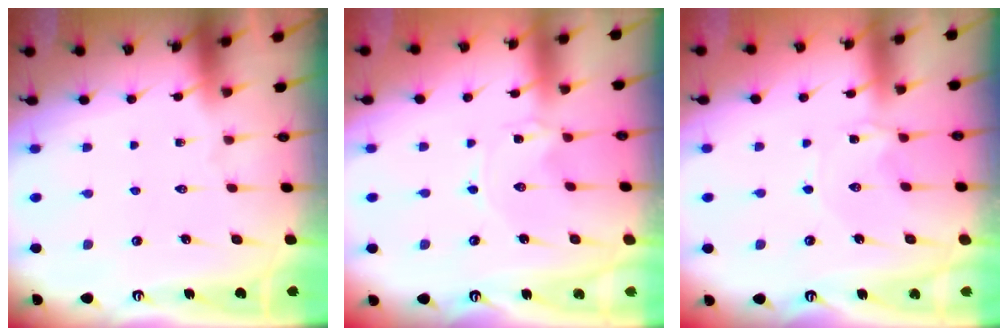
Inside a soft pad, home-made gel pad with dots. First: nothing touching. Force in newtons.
{"total": 0.0}
{"total": 2.0, "press": 2.0, "slide": 0.2}